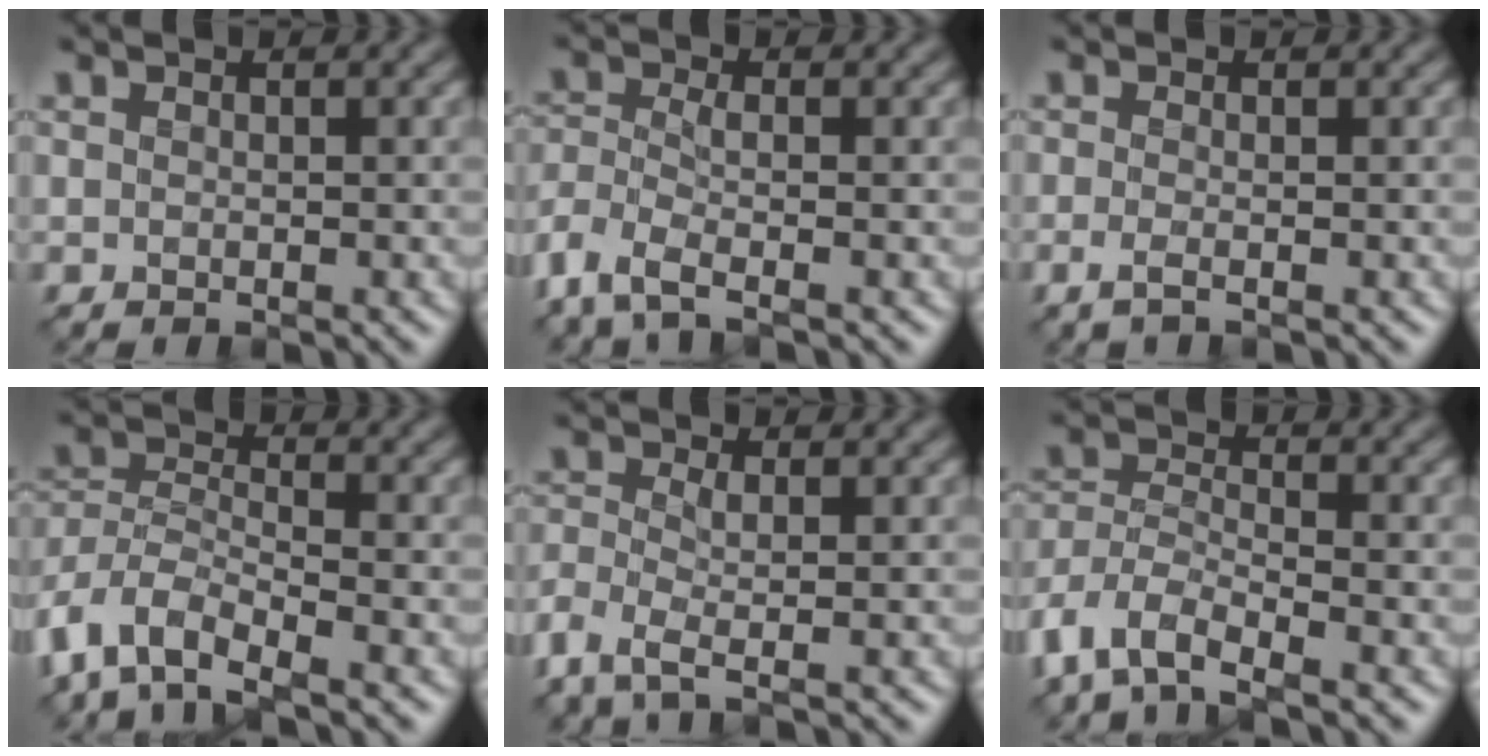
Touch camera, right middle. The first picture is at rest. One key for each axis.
{"total": 4.4, "fx": -2.9, "fy": 1.5, "fz": 2.9, "tx": -0.072, "ty": -0.010, "tz": -0.069}
{"total": 1.6, "fx": -0.6, "fy": 0.5, "fz": 1.4, "tx": -0.030, "ty": -0.007, "tz": -0.016}
{"total": 7.5, "fx": -5.0, "fy": 3.5, "fz": 4.5, "tx": -0.091, "ty": -0.006, "tz": -0.107}
{"total": 3.5, "fx": -1.9, "fy": 1.1, "fz": 2.7, "tx": -0.069, "ty": -0.010, "tz": -0.045}
{"total": 6.7, "fx": -4.5, "fy": 2.9, "fz": 4.1, "tx": -0.091, "ty": -0.008, "tz": -0.097}